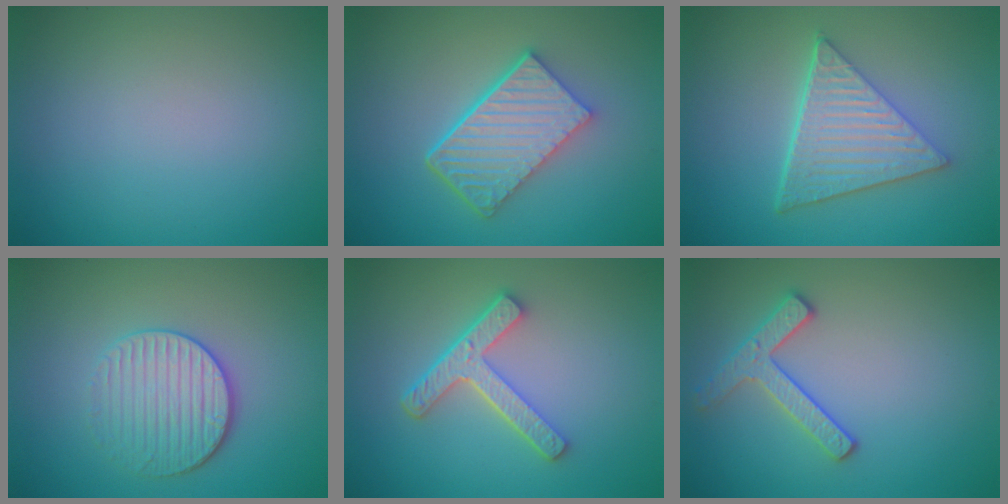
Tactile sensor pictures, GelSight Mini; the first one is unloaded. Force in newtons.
{"total": 6.1, "press": 4.4, "slide": 4.1}
{"total": 6.4, "press": 4.6, "slide": 4.3}
{"total": 3.6, "press": 3.3, "slide": 1.4}
{"total": 4.4, "press": 3.3, "slide": 2.9}
{"total": 2.5, "press": 2.5, "slide": 0.4}